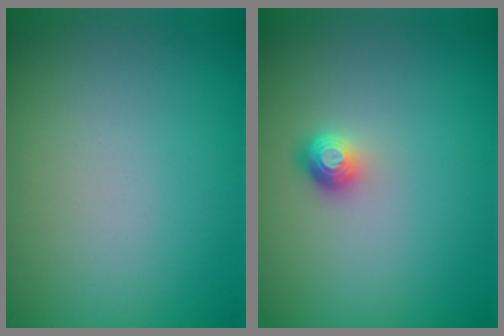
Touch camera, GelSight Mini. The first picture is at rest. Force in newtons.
{"total": 1.5, "press": 1.1, "slide": 1.0}